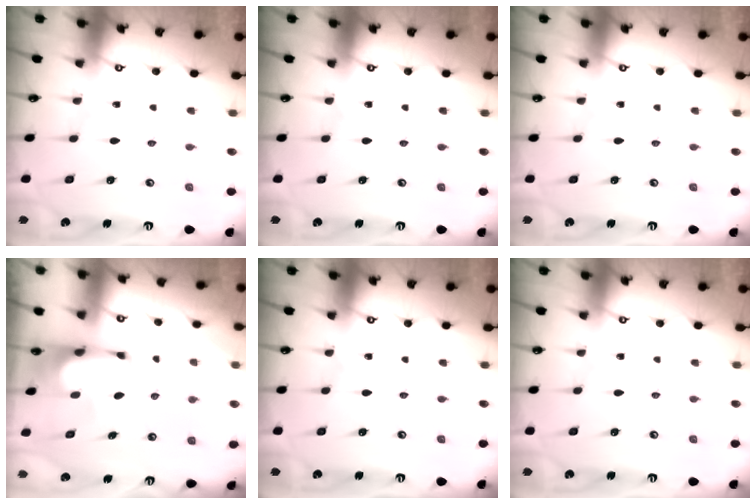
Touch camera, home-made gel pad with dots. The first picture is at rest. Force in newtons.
{"total": 0.0}
{"total": 0.0}
{"total": 1.5, "press": 1.5, "slide": 0.1}
{"total": 0.0}
{"total": 0.0}